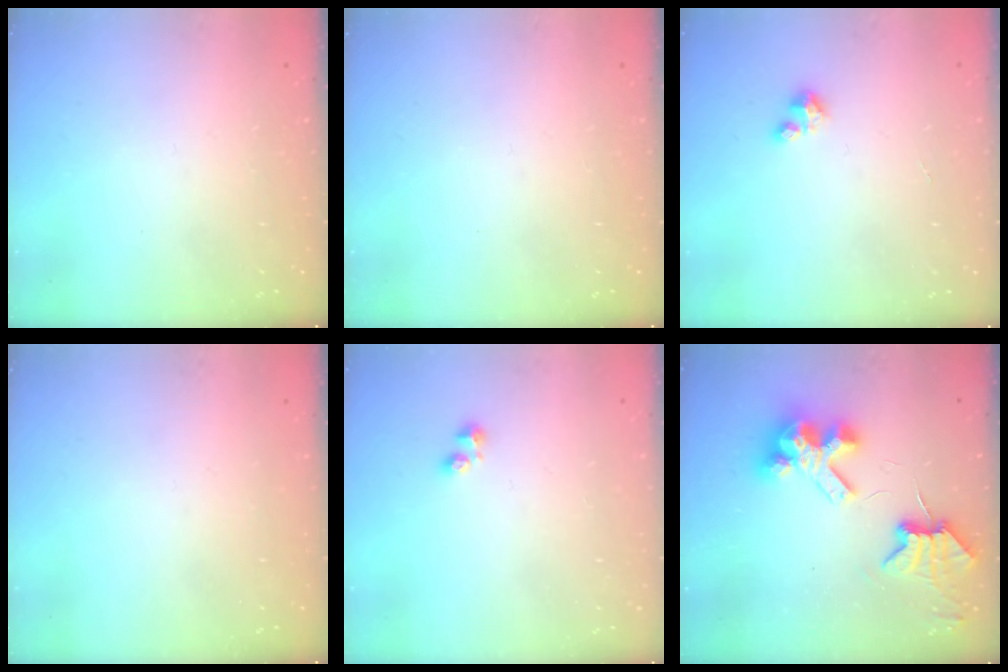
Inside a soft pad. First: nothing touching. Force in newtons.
{"total": 0.0}
{"total": 2.0, "press": 2.0, "slide": 0.3}
{"total": 0.0}
{"total": 1.8, "press": 1.7, "slide": 0.4}
{"total": 9.4, "press": 9.3, "slide": 1.2}